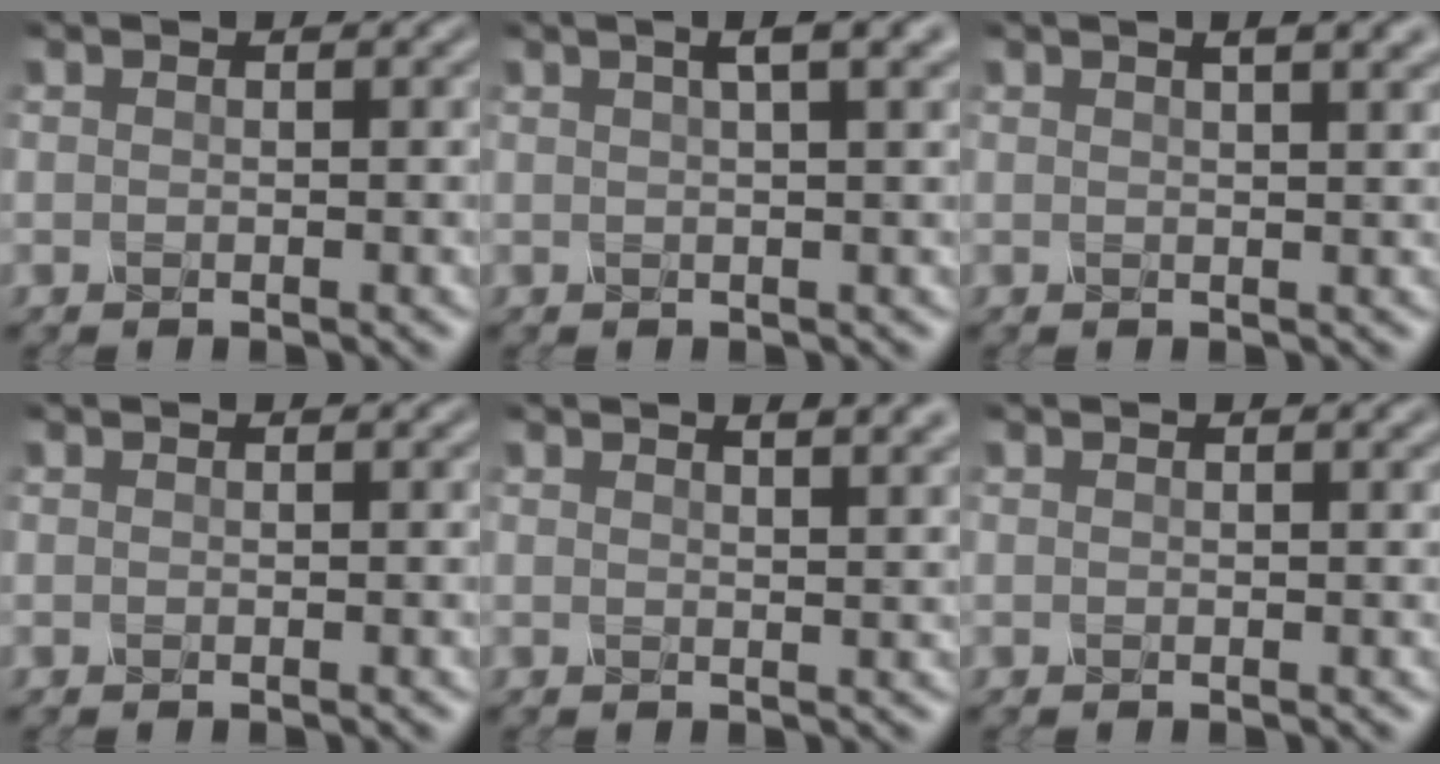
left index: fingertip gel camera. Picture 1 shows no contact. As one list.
[{"total": 5.2, "force": [2.8, 1.9, 4.0], "torque": [-0.037, 0.021, 0.011]}, {"total": 5.0, "force": [2.7, 2.1, 3.6], "torque": [-0.021, 0.023, 0.005]}, {"total": 0.0}, {"total": 4.1, "force": [2.7, 1.5, 2.6], "torque": [-0.009, 0.023, 0.011]}, {"total": 0.7, "force": [0.5, 0.1, 0.5], "torque": [-0.009, 0.002, 0.005]}]